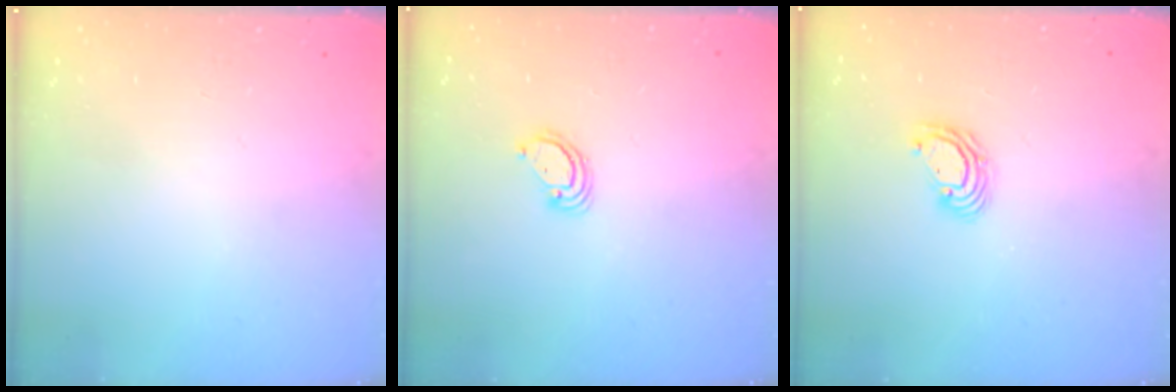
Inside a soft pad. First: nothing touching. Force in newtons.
{"total": 4.0, "press": 4.0, "slide": 0.2}
{"total": 5.1, "press": 5.1, "slide": 0.2}